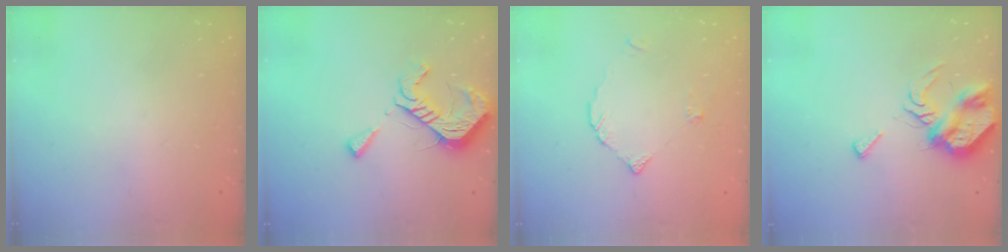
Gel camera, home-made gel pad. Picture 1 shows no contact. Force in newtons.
{"total": 14.4, "press": 14.3, "slide": 0.5}
{"total": 2.9, "press": 2.9, "slide": 0.2}
{"total": 8.8, "press": 8.8, "slide": 1.0}